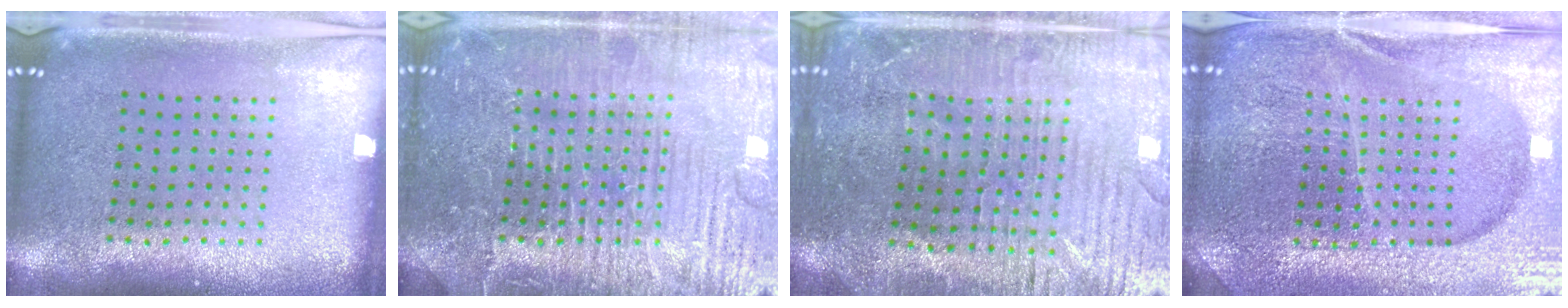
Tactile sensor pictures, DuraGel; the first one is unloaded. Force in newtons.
{"total": 5.2, "press": 5.1, "slide": 0.6}
{"total": 2.7, "press": 2.6, "slide": 0.6}
{"total": 4.9, "press": 4.5, "slide": 1.9}